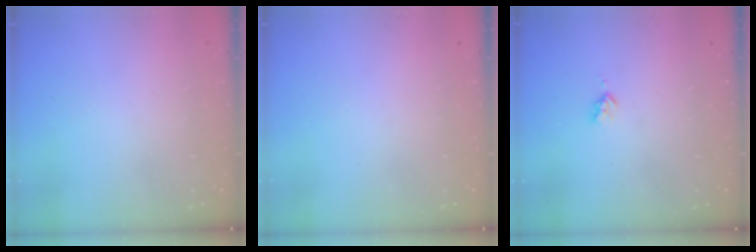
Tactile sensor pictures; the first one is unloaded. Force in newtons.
{"total": 0.0}
{"total": 2.9, "press": 2.9, "slide": 0.5}